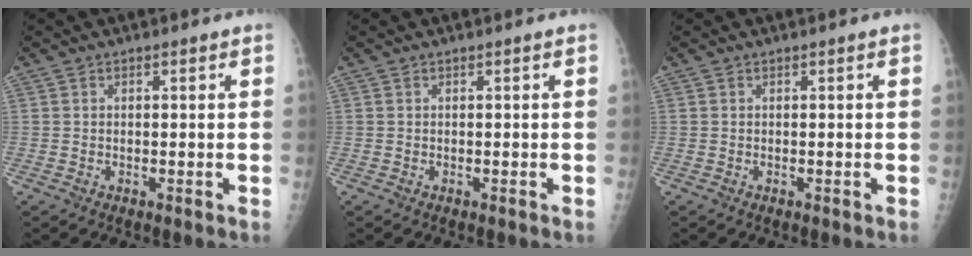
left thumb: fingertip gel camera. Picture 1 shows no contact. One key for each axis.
{"total": 0.0}
{"total": 0.0}